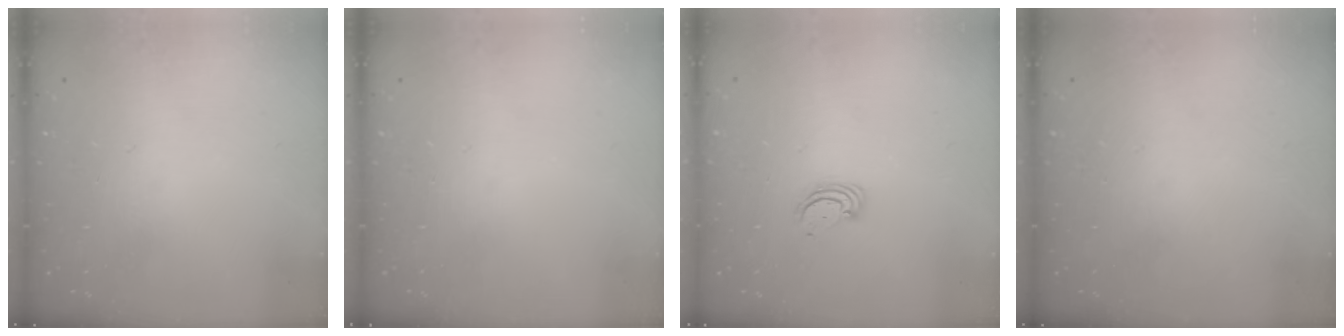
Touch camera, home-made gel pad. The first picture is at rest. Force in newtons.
{"total": 0.0}
{"total": 3.6, "press": 3.6, "slide": 0.4}
{"total": 0.0}